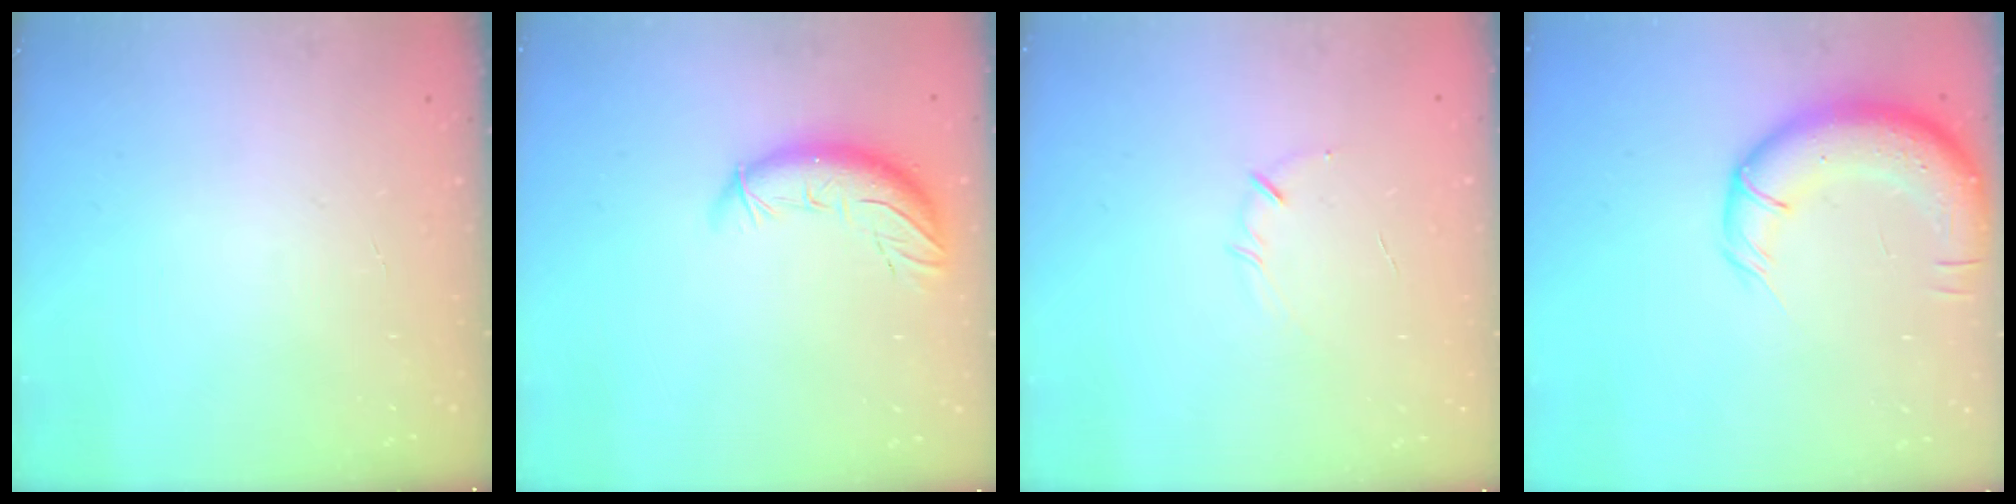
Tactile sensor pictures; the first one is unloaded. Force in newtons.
{"total": 10.8, "press": 10.4, "slide": 3.1}
{"total": 4.2, "press": 4.1, "slide": 1.0}
{"total": 13.3, "press": 12.8, "slide": 3.4}